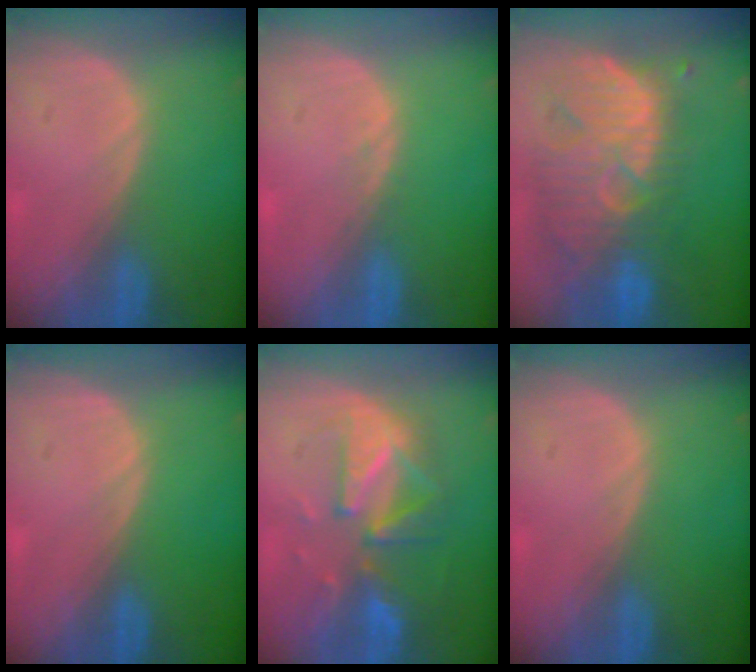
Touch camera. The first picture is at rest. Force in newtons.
{"total": 0.6, "press": 0.6, "slide": 0.1}
{"total": 12.1, "press": 11.0, "slide": 4.9}
{"total": 0.0}
{"total": 10.0, "press": 8.7, "slide": 4.8}
{"total": 0.0}